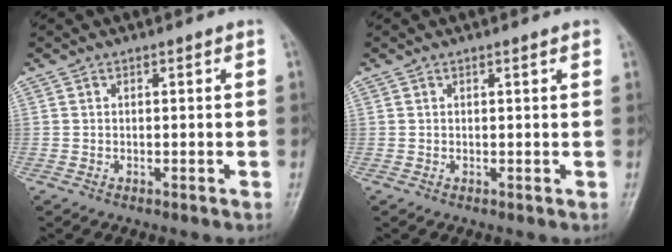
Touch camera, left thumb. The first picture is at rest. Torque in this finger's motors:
{"motor_torque": [-0.43, 0.06, -0.27, 0.10, 0.03]}